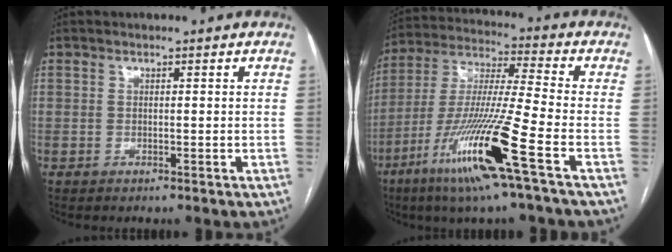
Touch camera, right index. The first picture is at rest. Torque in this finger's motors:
{"motor_torque": [2.13, 0.00, 1.05, 0.21]}